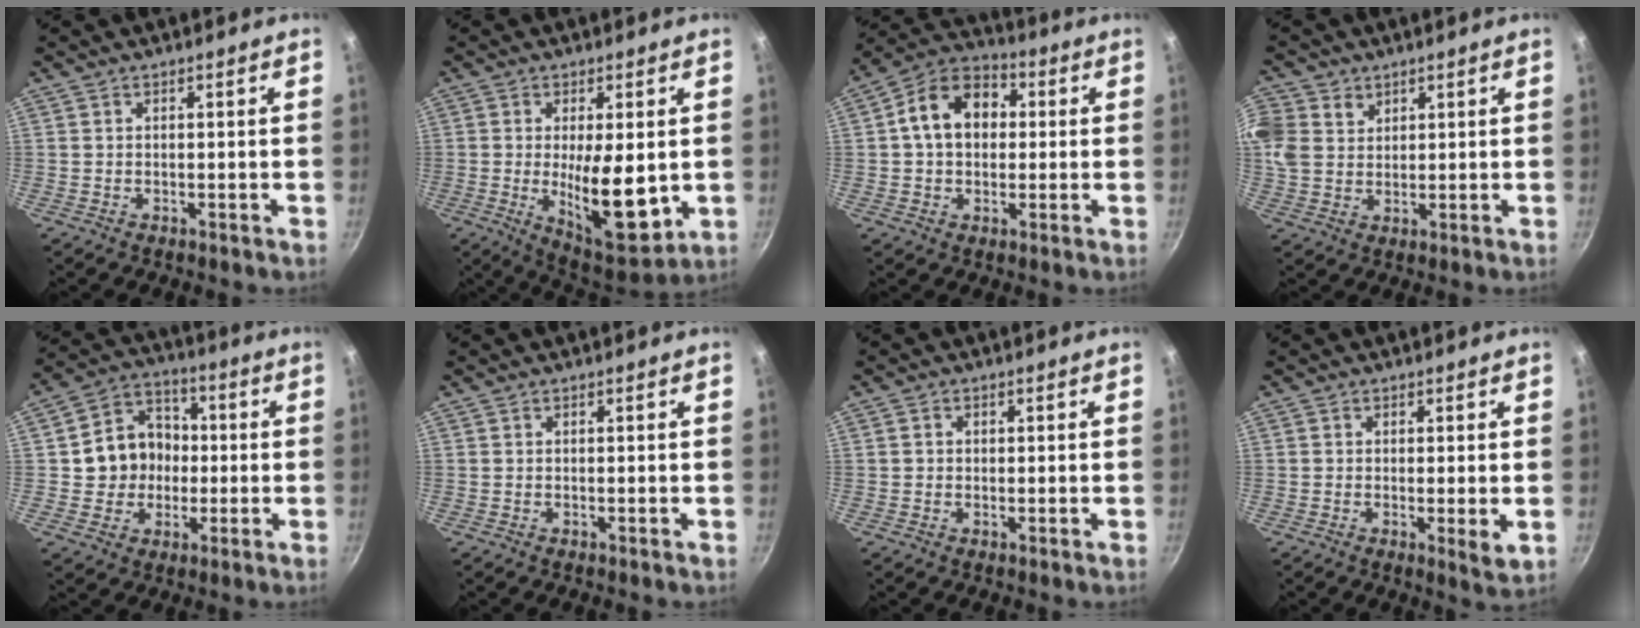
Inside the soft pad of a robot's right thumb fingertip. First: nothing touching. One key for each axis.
{"total": 14.1, "fx": -0.7, "fy": 5.2, "fz": 13.0, "tx": -0.183, "ty": -0.023, "tz": 0.002}
{"total": 12.6, "fx": 1.6, "fy": 9.4, "fz": 8.2, "tx": -0.104, "ty": 0.028, "tz": 0.006}
{"total": 11.3, "fx": 4.1, "fy": 9.3, "fz": 4.9, "tx": -0.116, "ty": 0.012, "tz": 0.081}
{"total": 11.8, "fx": -0.2, "fy": 10.5, "fz": 5.3, "tx": -0.051, "ty": 0.027, "tz": -0.012}
{"total": 0.0}
{"total": 1.3, "fx": 0.1, "fy": 1.3, "fz": 0.5, "tx": -0.003, "ty": 0.002, "tz": -0.001}
{"total": 3.0, "fx": -0.1, "fy": 0.6, "fz": 3.0, "tx": -0.047, "ty": -0.013, "tz": -0.003}